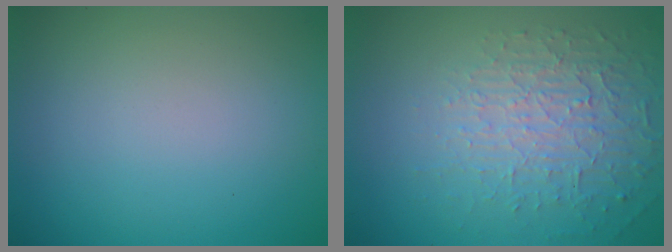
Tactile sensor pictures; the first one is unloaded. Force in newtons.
{"total": 4.6, "press": 3.1, "slide": 3.4}